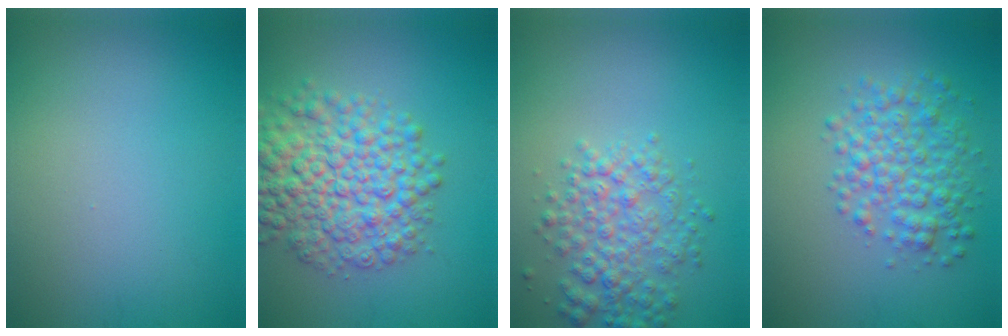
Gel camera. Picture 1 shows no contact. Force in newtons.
{"total": 8.3, "press": 8.3, "slide": 0.2}
{"total": 4.5, "press": 4.5, "slide": 0.2}
{"total": 4.7, "press": 4.7, "slide": 0.0}